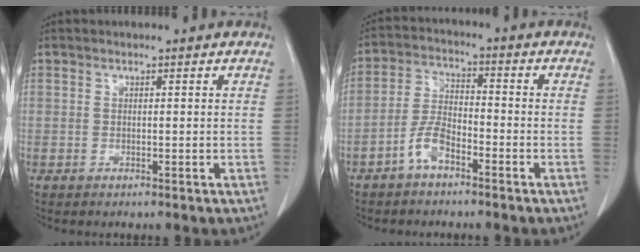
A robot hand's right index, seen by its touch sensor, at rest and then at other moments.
{"total": 5.4, "force": [-3.4, 2.2, 3.6], "torque": [-0.079, 0.012, -0.066]}